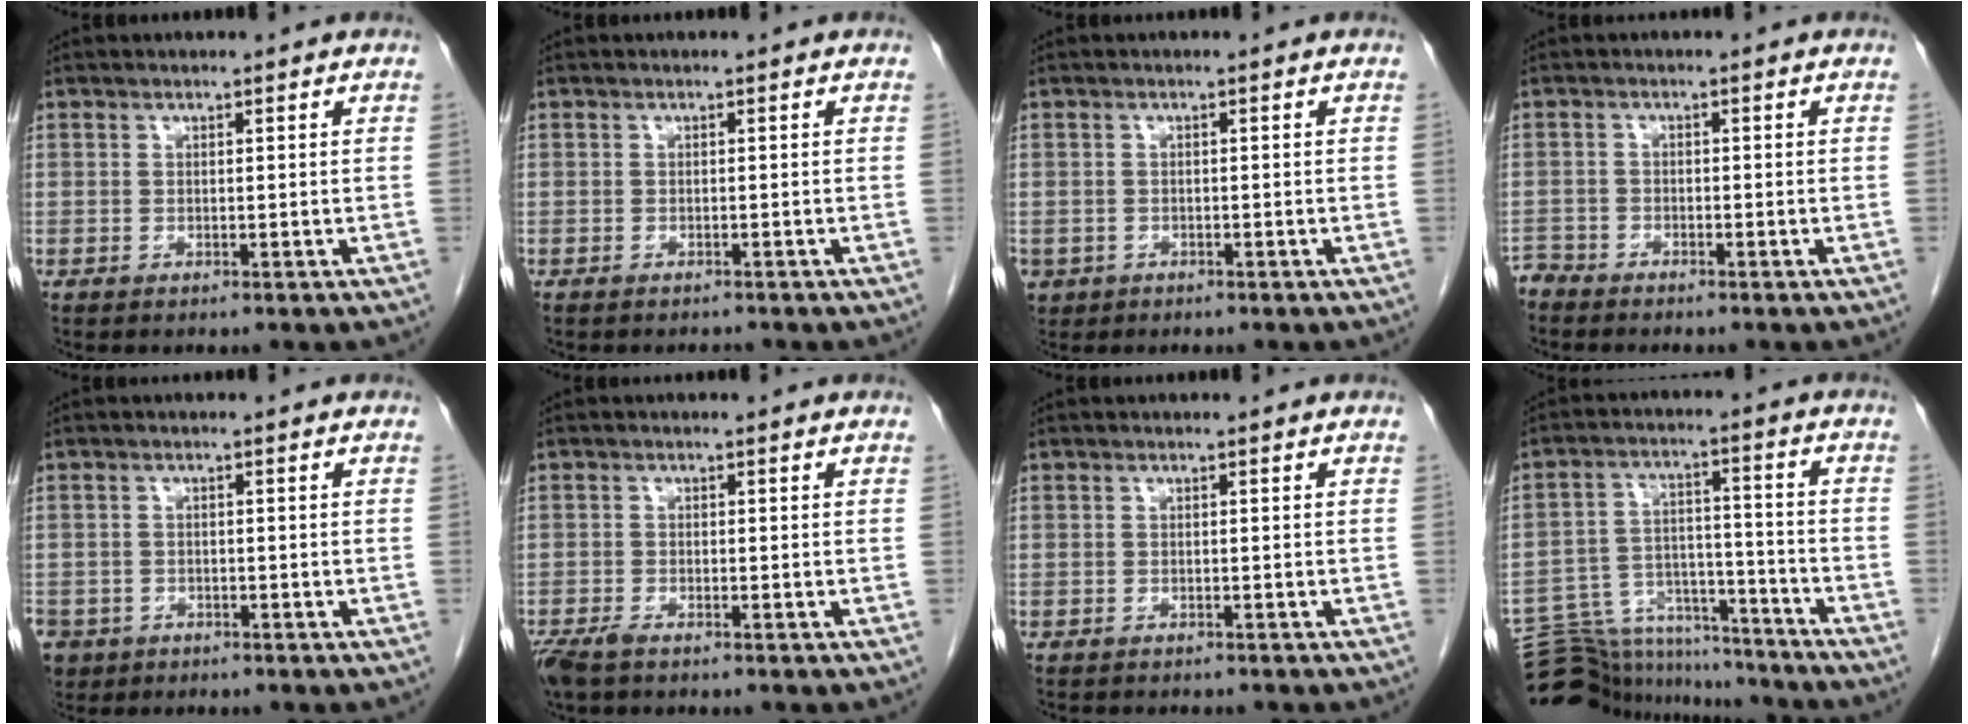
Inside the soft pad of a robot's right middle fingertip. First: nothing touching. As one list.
[{"total": 1.6, "force": [-1.5, 0.4, 0.4], "torque": [-0.006, -0.004, -0.020]}, {"total": 2.5, "force": [-1.4, 2.1, 0.4], "torque": [-0.011, 0.001, -0.021]}, {"total": 2.5, "force": [-2.4, 0.4, -0.4], "torque": [0.009, -0.008, -0.049]}, {"total": 6.7, "force": [-3.9, 5.1, 1.7], "torque": [-0.052, -0.002, -0.064]}, {"total": 3.6, "force": [-2.8, 1.1, 2.1], "torque": [-0.045, -0.009, -0.049]}, {"total": 3.6, "force": [-3.3, 1.0, 1.2], "torque": [-0.015, -0.004, -0.040]}, {"total": 16.1, "force": [-15.6, 3.4, 2.1], "torque": [-0.045, 0.037, -0.240]}]